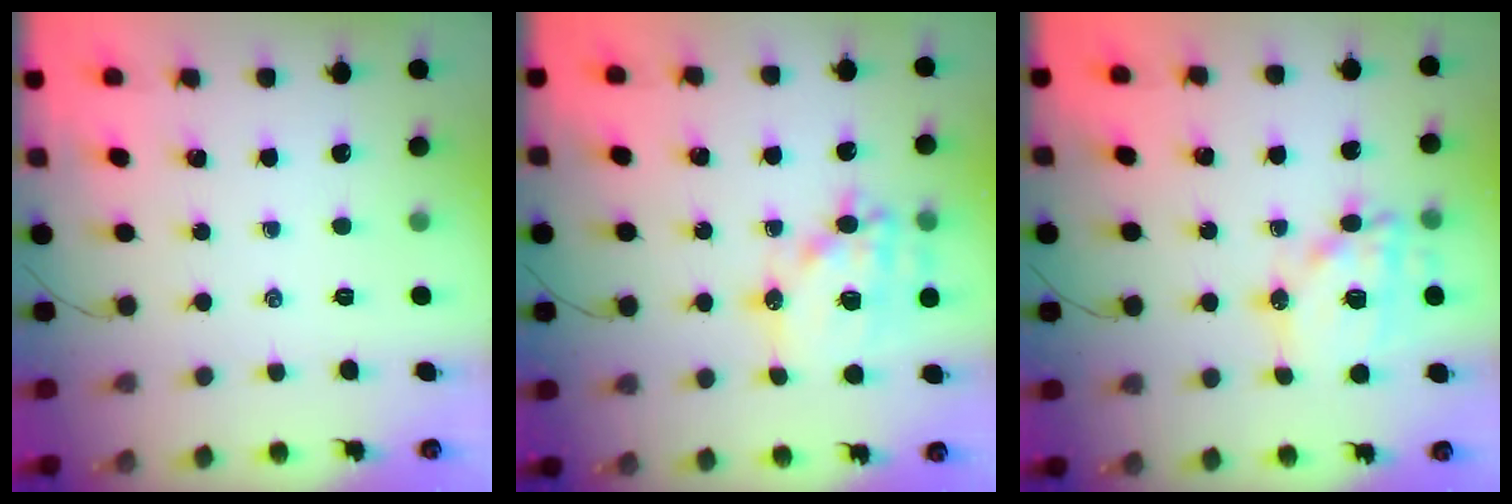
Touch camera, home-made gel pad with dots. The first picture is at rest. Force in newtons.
{"total": 17.7, "press": 17.4, "slide": 3.3}
{"total": 14.6, "press": 14.4, "slide": 2.6}